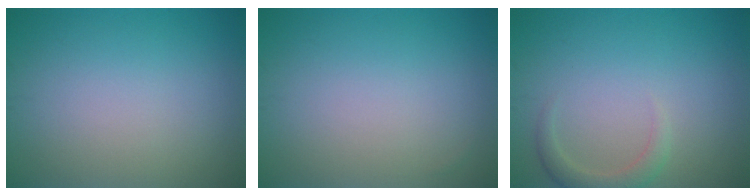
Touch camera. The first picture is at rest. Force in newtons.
{"total": 0.0}
{"total": 2.0, "press": 2.0, "slide": 0.3}